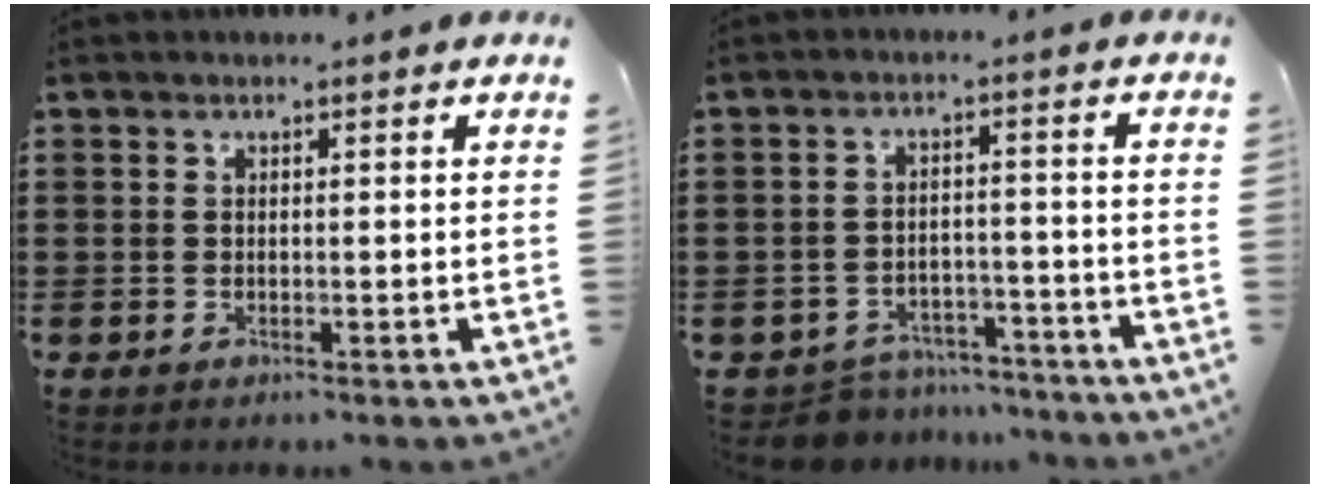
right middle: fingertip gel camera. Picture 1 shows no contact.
{"total": 5.5, "force": [-5.4, 1.0, 0.0], "torque": [0.001, 0.017, -0.107]}